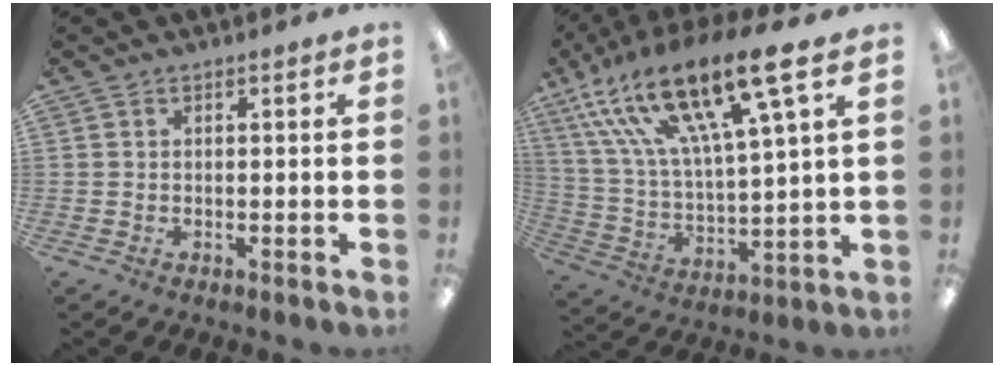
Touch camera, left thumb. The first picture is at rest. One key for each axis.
{"total": 22.1, "fx": 14.5, "fy": 5.4, "fz": 15.8, "tx": -0.308, "ty": -0.077, "tz": 0.237}